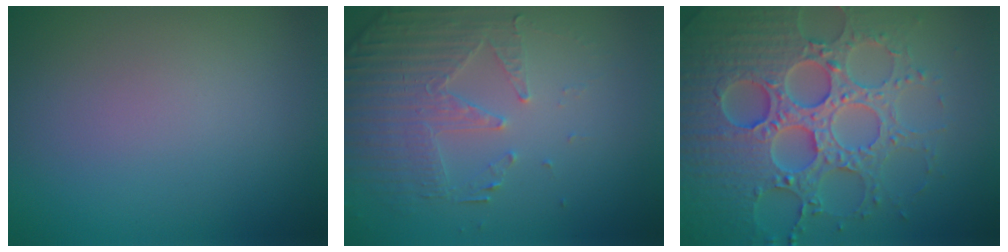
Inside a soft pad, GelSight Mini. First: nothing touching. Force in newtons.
{"total": 4.7, "press": 3.4, "slide": 3.2}
{"total": 8.0, "press": 7.8, "slide": 1.8}